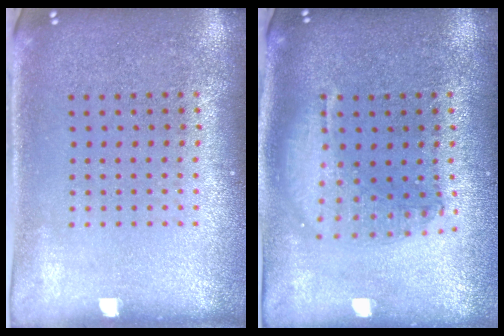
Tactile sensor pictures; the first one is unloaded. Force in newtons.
{"total": 1.6, "press": 1.4, "slide": 0.7}